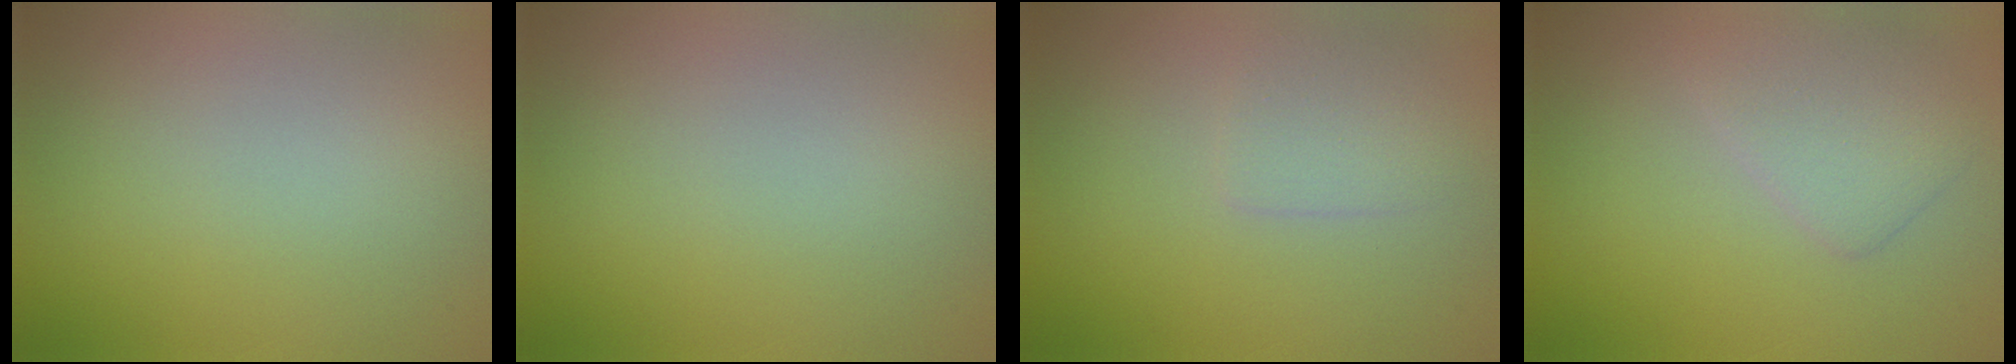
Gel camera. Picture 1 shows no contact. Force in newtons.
{"total": 0.0}
{"total": 1.9, "press": 1.9, "slide": 0.0}
{"total": 2.8, "press": 2.8, "slide": 0.2}